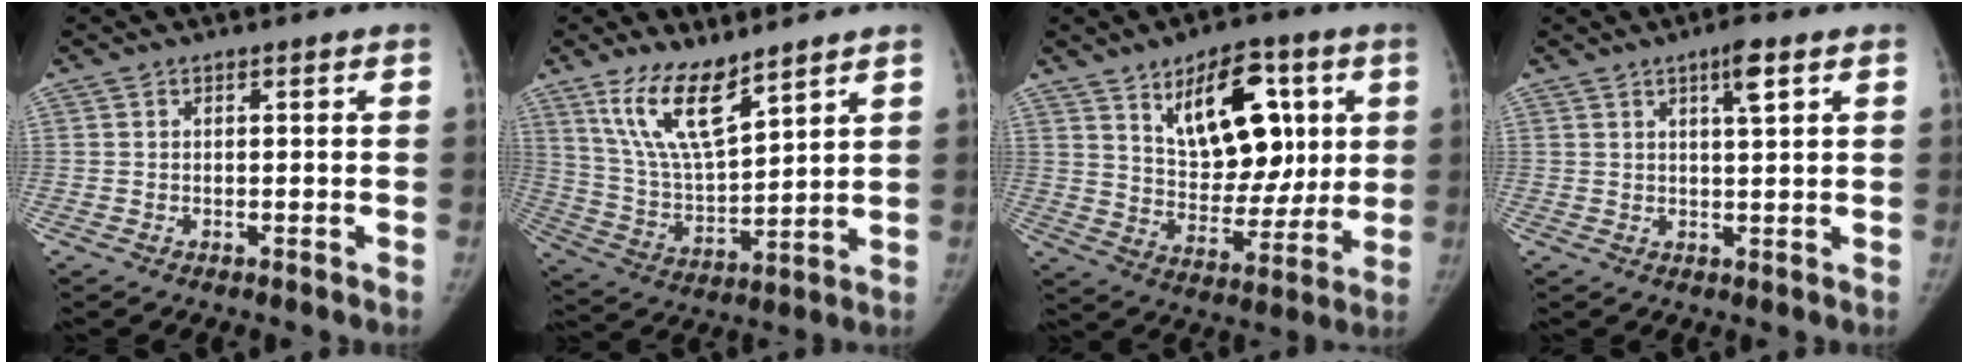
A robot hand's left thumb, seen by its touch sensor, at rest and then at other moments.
{"total": 13.1, "force": [8.8, 4.1, 8.8], "torque": [-0.150, -0.054, 0.186]}
{"total": 18.2, "force": [6.7, 10.4, 13.3], "torque": [-0.141, -0.030, 0.115]}
{"total": 4.4, "force": [2.3, 0.7, 3.7], "torque": [-0.060, -0.008, 0.037]}